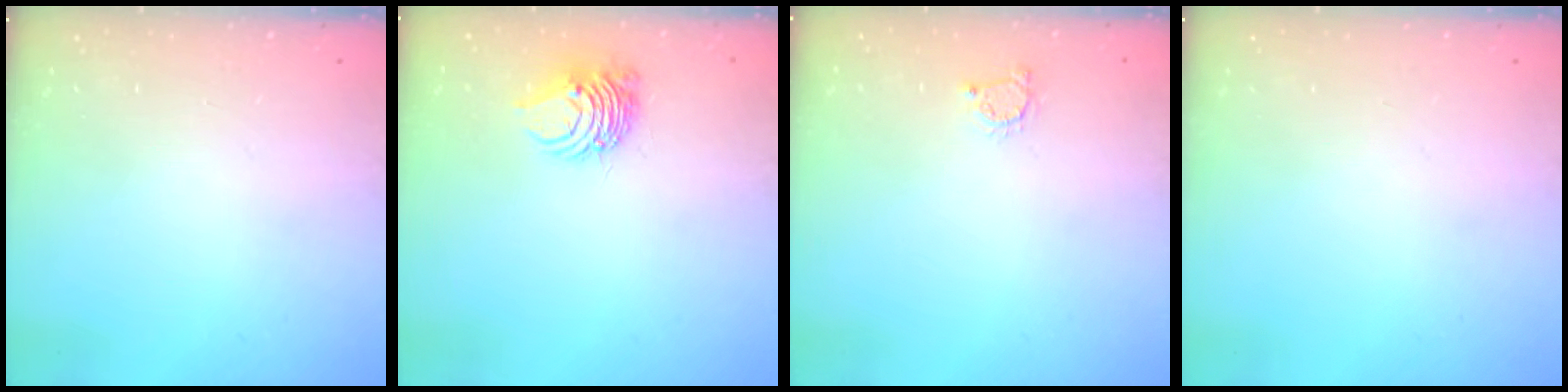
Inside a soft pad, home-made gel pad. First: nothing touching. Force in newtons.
{"total": 8.0, "press": 8.0, "slide": 1.0}
{"total": 2.2, "press": 2.2, "slide": 0.4}
{"total": 0.0}